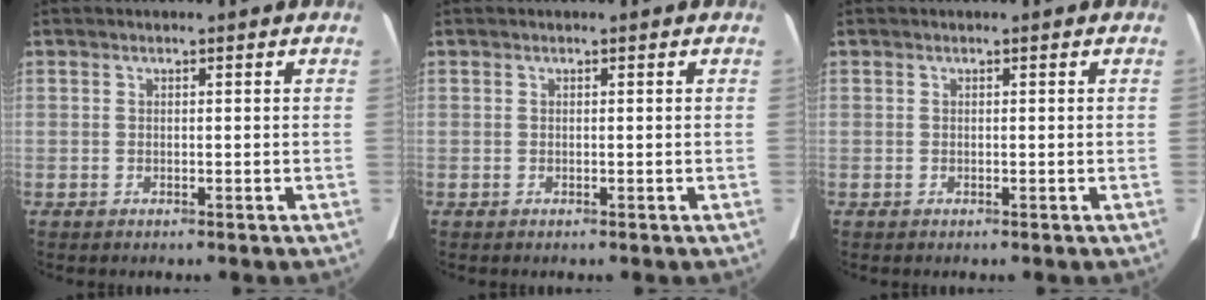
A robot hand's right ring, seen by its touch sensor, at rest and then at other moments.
{"total": 0.0}
{"total": 0.0}